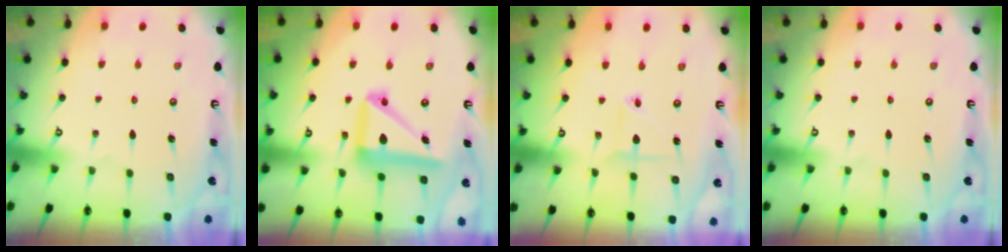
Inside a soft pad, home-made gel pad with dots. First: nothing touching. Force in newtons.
{"total": 15.1, "press": 14.9, "slide": 1.9}
{"total": 2.9, "press": 2.9, "slide": 0.2}
{"total": 0.0}